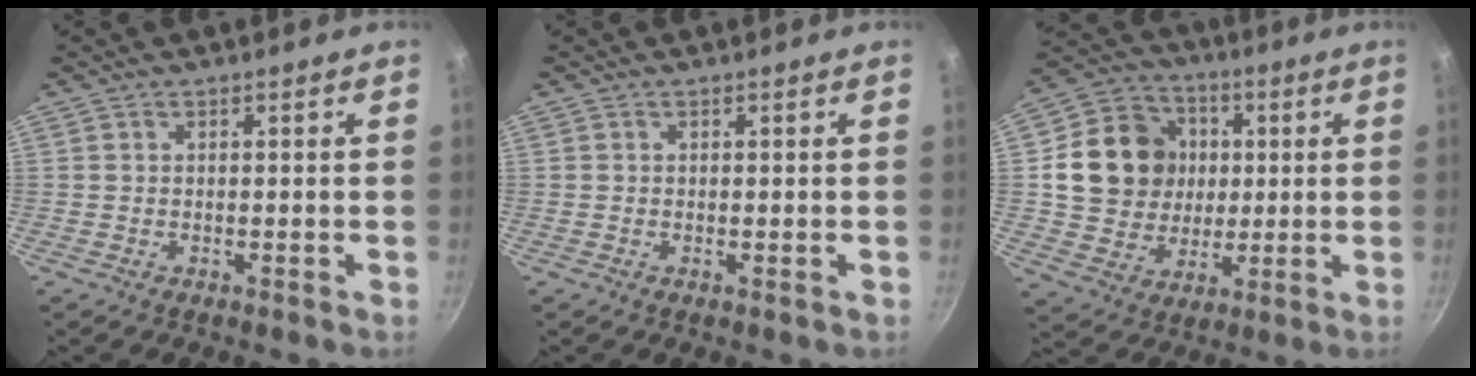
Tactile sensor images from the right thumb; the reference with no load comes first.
{"total": 0.0}
{"total": 16.7, "force": [2.2, 14.8, 7.4], "torque": [-0.107, 0.015, 0.039]}